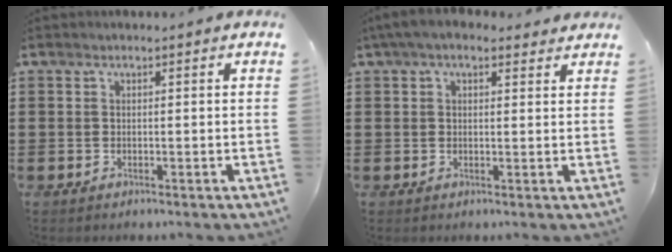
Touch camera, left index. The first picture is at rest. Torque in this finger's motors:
{"motor_torque": [2.14, 0.00, 0.37, 0.00]}